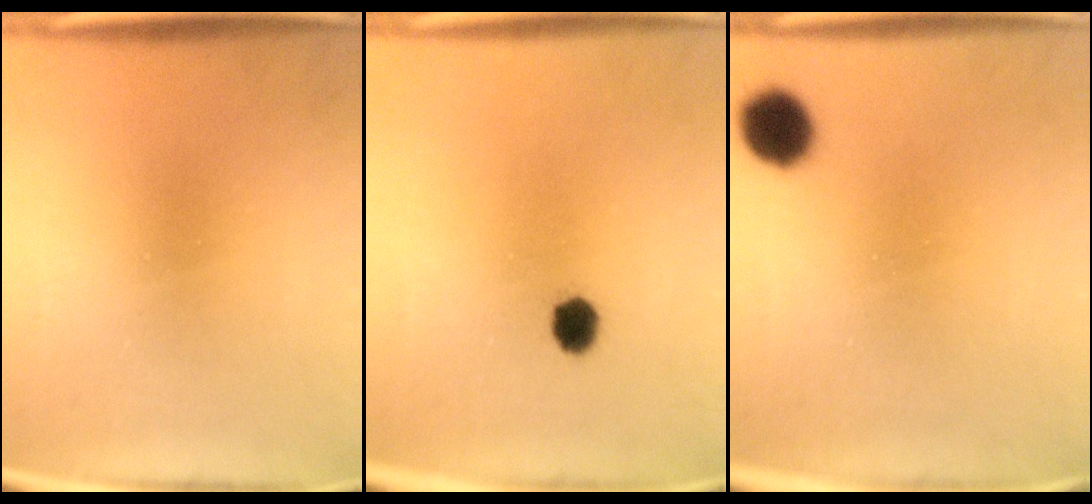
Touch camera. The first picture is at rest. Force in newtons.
{"total": 3.1}
{"total": 6.9}